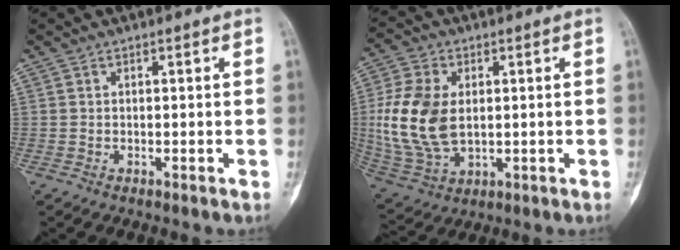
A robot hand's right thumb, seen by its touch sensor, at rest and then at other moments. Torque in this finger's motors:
{"motor_torque": [1.61, 1.81, 0.93, -0.93, 0.31]}